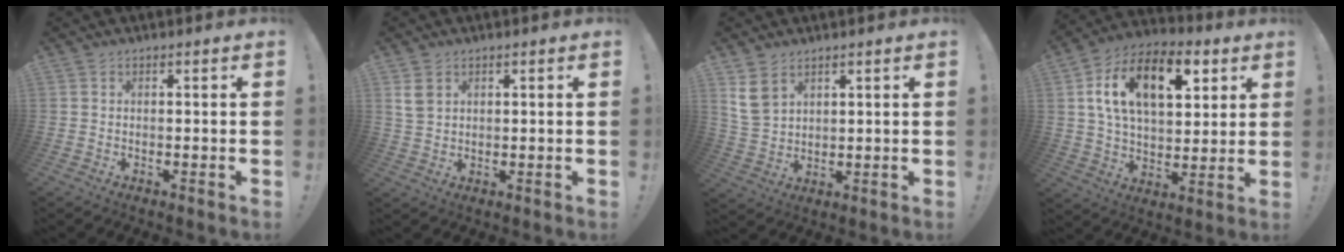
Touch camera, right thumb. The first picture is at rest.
{"total": 4.2, "force": [2.4, 2.8, 2.1], "torque": [-0.030, -0.006, 0.045]}
{"total": 7.5, "force": [4.6, 4.9, 3.4], "torque": [-0.054, -0.015, 0.091]}
{"total": 19.2, "force": [7.3, 11.2, 13.7], "torque": [-0.210, -0.017, 0.125]}